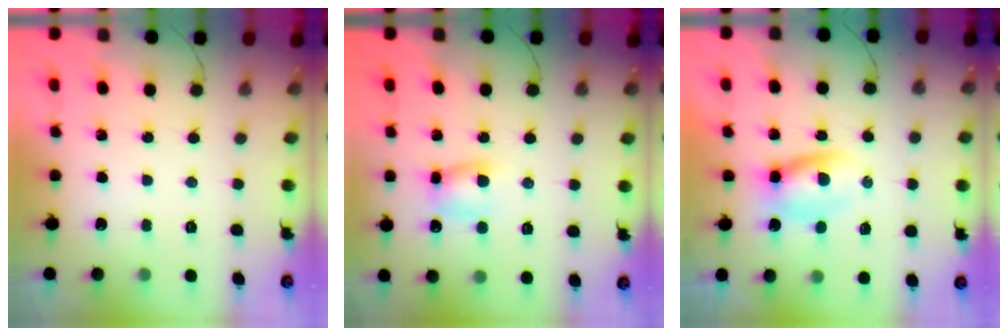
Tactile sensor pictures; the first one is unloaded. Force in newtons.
{"total": 6.5, "press": 6.5, "slide": 0.2}
{"total": 3.8, "press": 3.7, "slide": 1.0}